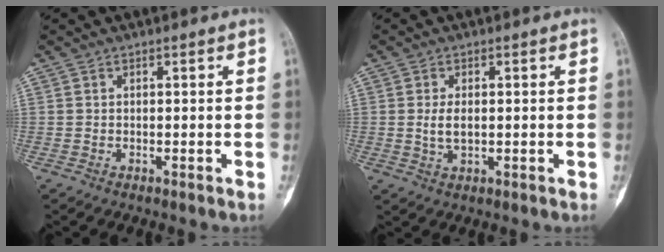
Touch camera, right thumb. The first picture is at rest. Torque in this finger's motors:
{"motor_torque": [-0.11, 0.24, 0.13, -0.12, 0.11]}